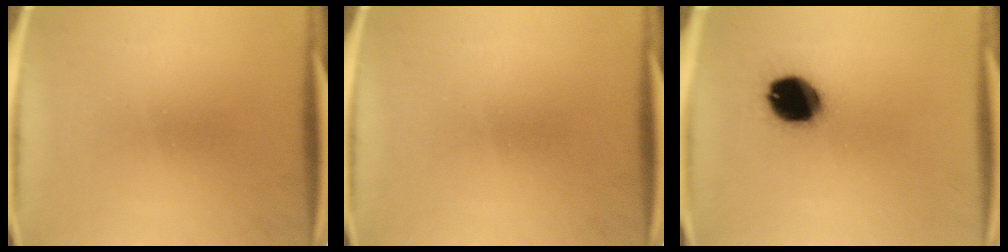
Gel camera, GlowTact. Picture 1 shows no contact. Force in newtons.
{"total": 0.0}
{"total": 14.3}